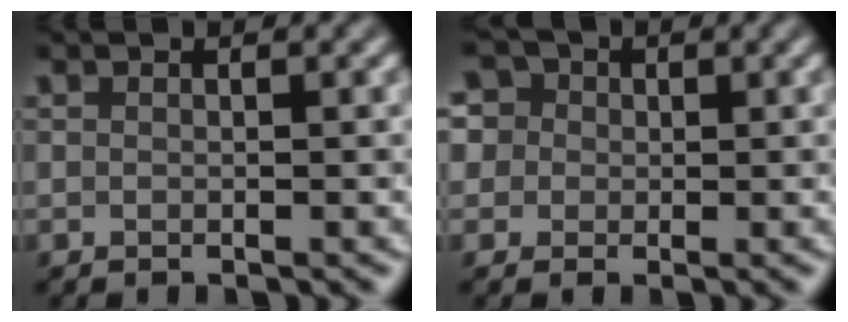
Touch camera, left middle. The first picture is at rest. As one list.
[{"total": 7.7, "force": [3.5, 5.9, 3.6], "torque": [-0.060, 0.035, 0.019]}]